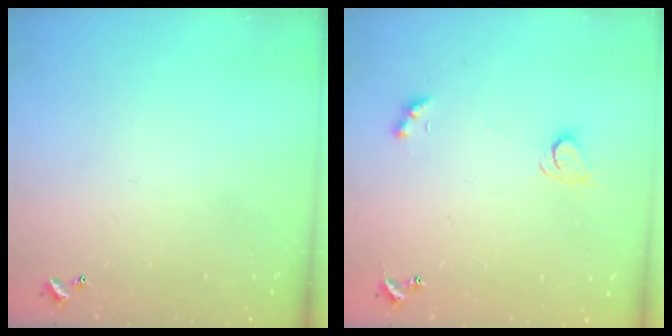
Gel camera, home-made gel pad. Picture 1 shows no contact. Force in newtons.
{"total": 3.1, "press": 2.9, "slide": 1.1}